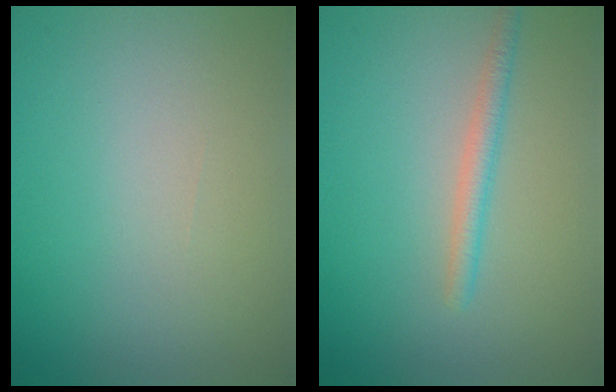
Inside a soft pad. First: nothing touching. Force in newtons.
{"total": 1.8, "press": 1.8, "slide": 0.1}